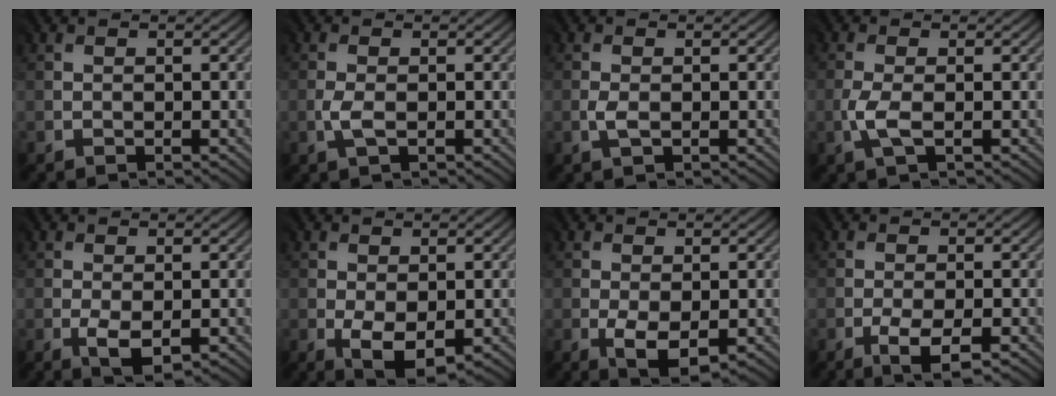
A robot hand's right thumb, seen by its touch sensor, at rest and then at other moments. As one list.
[{"total": 1.2, "force": [-0.6, 0.3, 1.0], "torque": [-0.030, -0.001, -0.014]}, {"total": 0.8, "force": [-0.4, 0.3, 0.6], "torque": [-0.018, 0.000, -0.007]}, {"total": 2.1, "force": [-0.9, 0.5, 1.8], "torque": [-0.053, -0.001, -0.023]}, {"total": 3.0, "force": [-1.2, 1.4, 2.4], "torque": [-0.055, -0.007, -0.017]}, {"total": 4.7, "force": [-1.4, 2.5, 3.7], "torque": [-0.085, -0.015, -0.017]}, {"total": 4.3, "force": [-1.5, 2.1, 3.4], "torque": [-0.079, -0.010, -0.021]}, {"total": 4.2, "force": [-2.6, 1.0, 3.2], "torque": [-0.065, -0.005, -0.047]}]